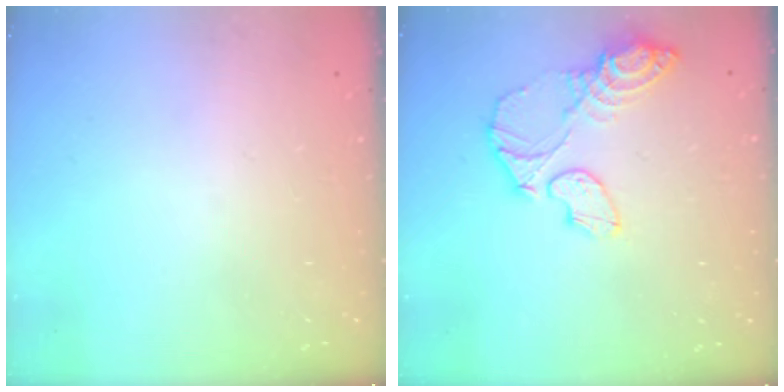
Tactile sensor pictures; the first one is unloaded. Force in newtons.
{"total": 11.4, "press": 11.4, "slide": 1.1}